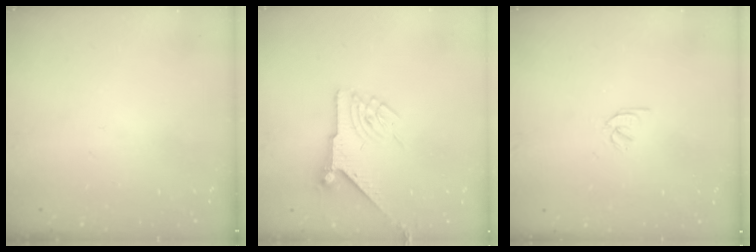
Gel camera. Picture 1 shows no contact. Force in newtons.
{"total": 6.7, "press": 6.7, "slide": 0.1}
{"total": 2.1, "press": 2.1, "slide": 0.1}